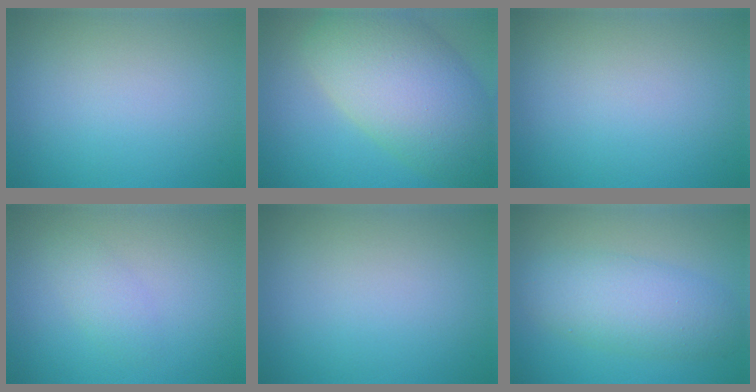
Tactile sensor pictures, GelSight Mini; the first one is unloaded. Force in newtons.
{"total": 10.8, "press": 10.8, "slide": 0.7}
{"total": 0.0}
{"total": 1.5, "press": 1.5, "slide": 0.0}
{"total": 0.0}
{"total": 5.4, "press": 5.3, "slide": 0.3}